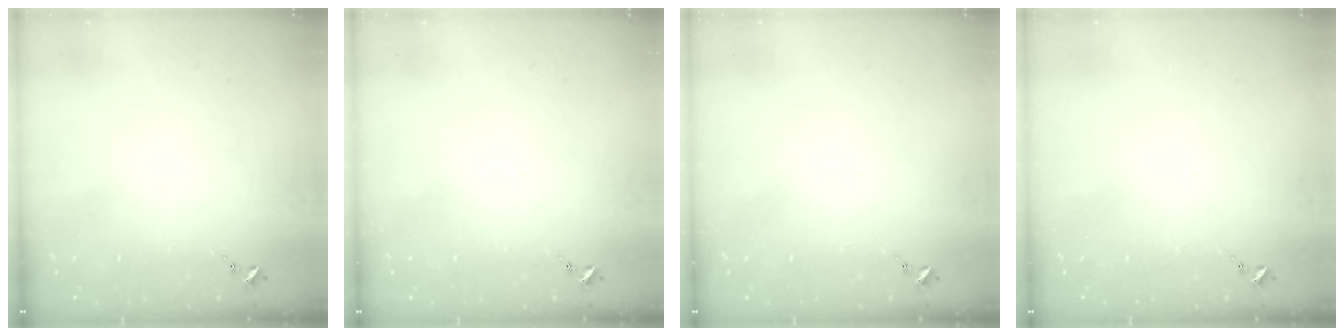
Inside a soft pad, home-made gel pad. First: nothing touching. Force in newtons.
{"total": 0.0}
{"total": 0.0}
{"total": 0.0}